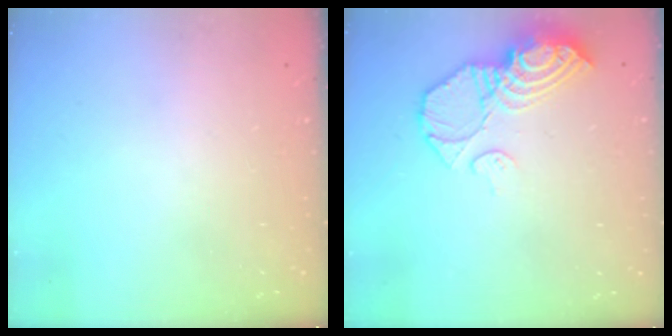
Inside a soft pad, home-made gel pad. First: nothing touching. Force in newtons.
{"total": 12.7, "press": 12.6, "slide": 1.9}